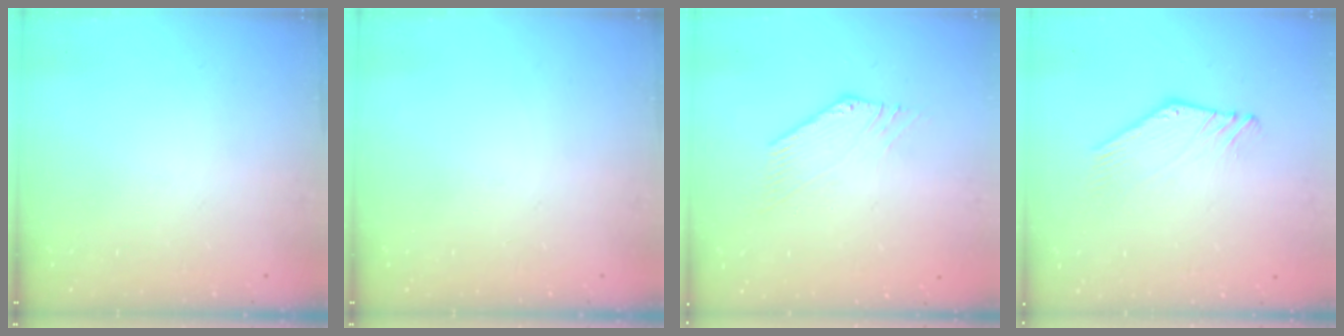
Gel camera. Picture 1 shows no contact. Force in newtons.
{"total": 0.0}
{"total": 0.0}
{"total": 2.2, "press": 2.2, "slide": 0.1}